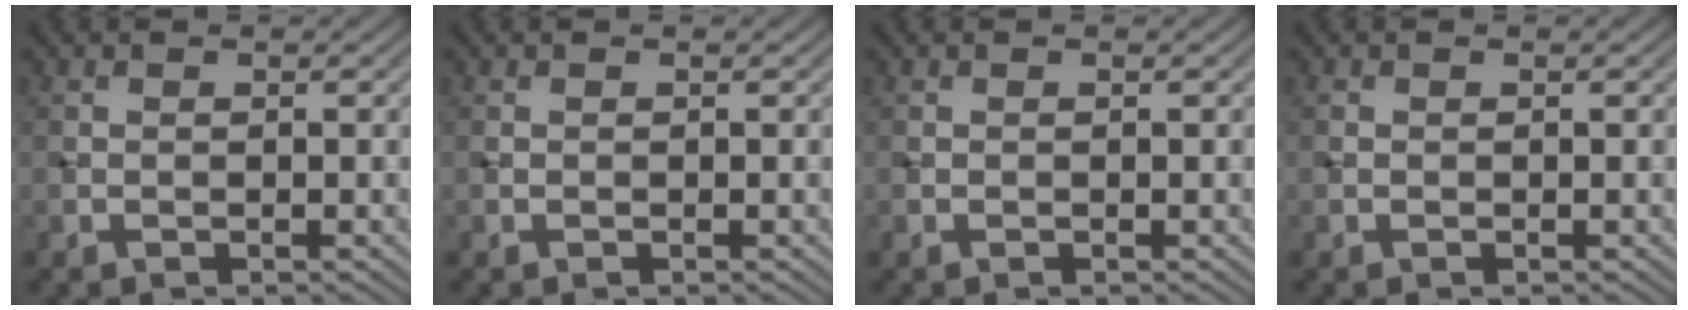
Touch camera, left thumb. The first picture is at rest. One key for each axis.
{"total": 0.0}
{"total": 0.0}
{"total": 0.0}